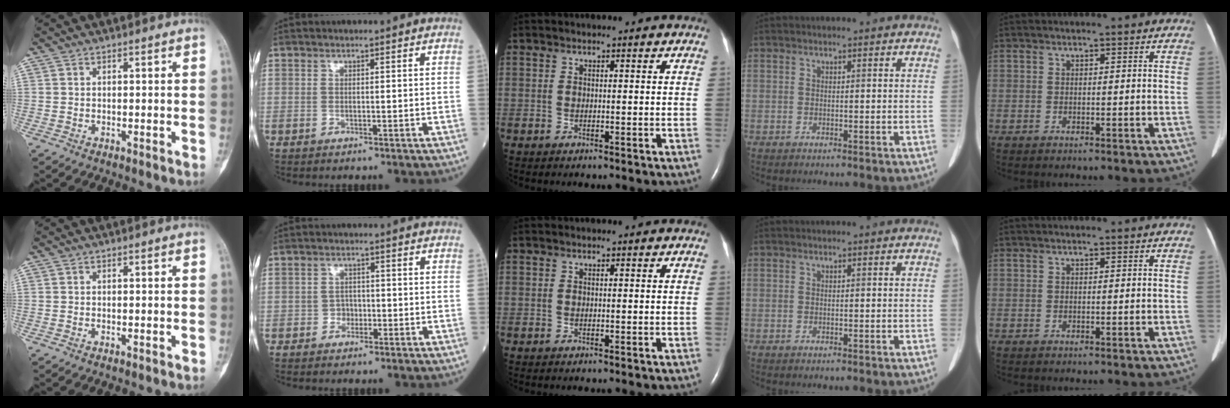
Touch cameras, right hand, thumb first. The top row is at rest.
{"index": {"total": 1.8, "force": [-0.9, 1.4, 0.5], "torque": [0.001, 0.009, -0.017]}}